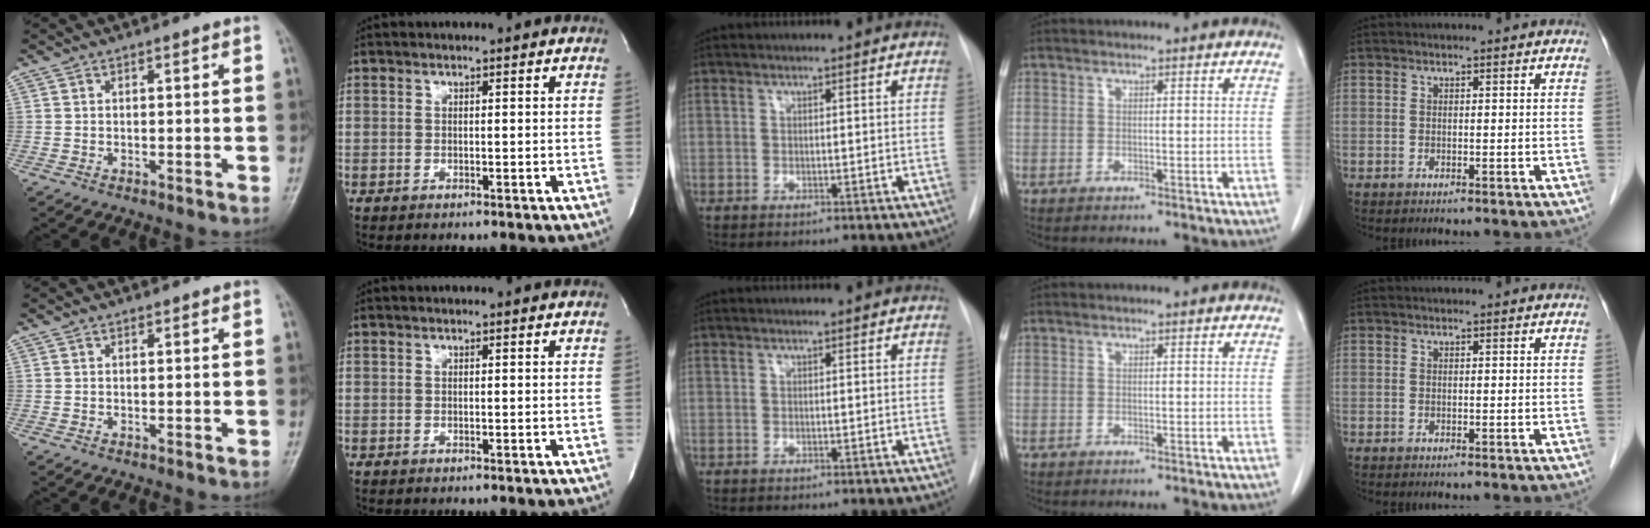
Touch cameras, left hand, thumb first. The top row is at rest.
{}